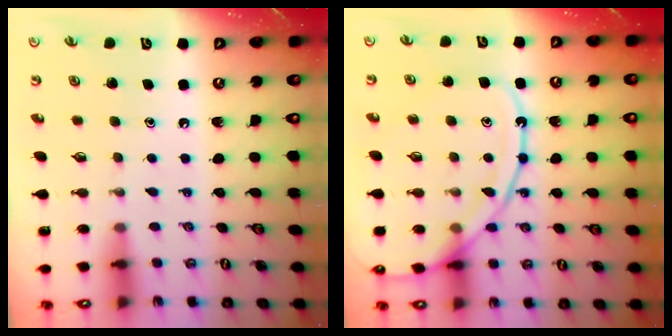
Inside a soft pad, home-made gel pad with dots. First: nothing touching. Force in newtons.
{"total": 12.9, "press": 12.9, "slide": 1.3}